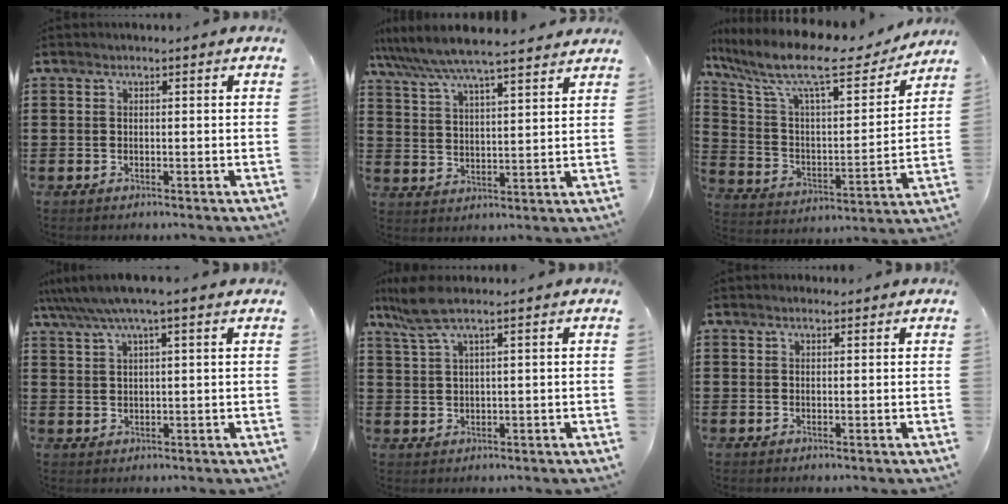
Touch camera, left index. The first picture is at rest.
{"total": 6.7, "force": [6.2, 0.3, 2.5], "torque": [-0.074, -0.030, 0.108]}
{"total": 13.7, "force": [10.6, 2.7, 8.3], "torque": [-0.191, -0.059, 0.178]}
{"total": 4.6, "force": [3.2, 0.4, 3.3], "torque": [-0.071, -0.001, 0.057]}
{"total": 4.6, "force": [2.8, 0.4, 3.6], "torque": [-0.092, -0.001, 0.046]}
{"total": 0.9, "force": [0.7, 0.5, 0.1], "torque": [-0.004, 0.004, 0.013]}